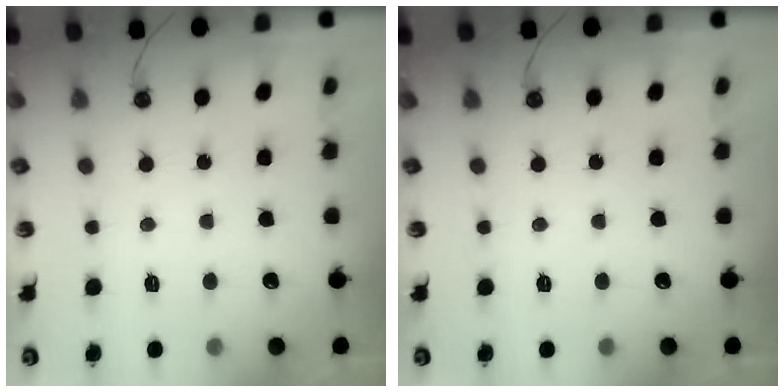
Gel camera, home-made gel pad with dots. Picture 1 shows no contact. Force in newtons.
{"total": 0.0}